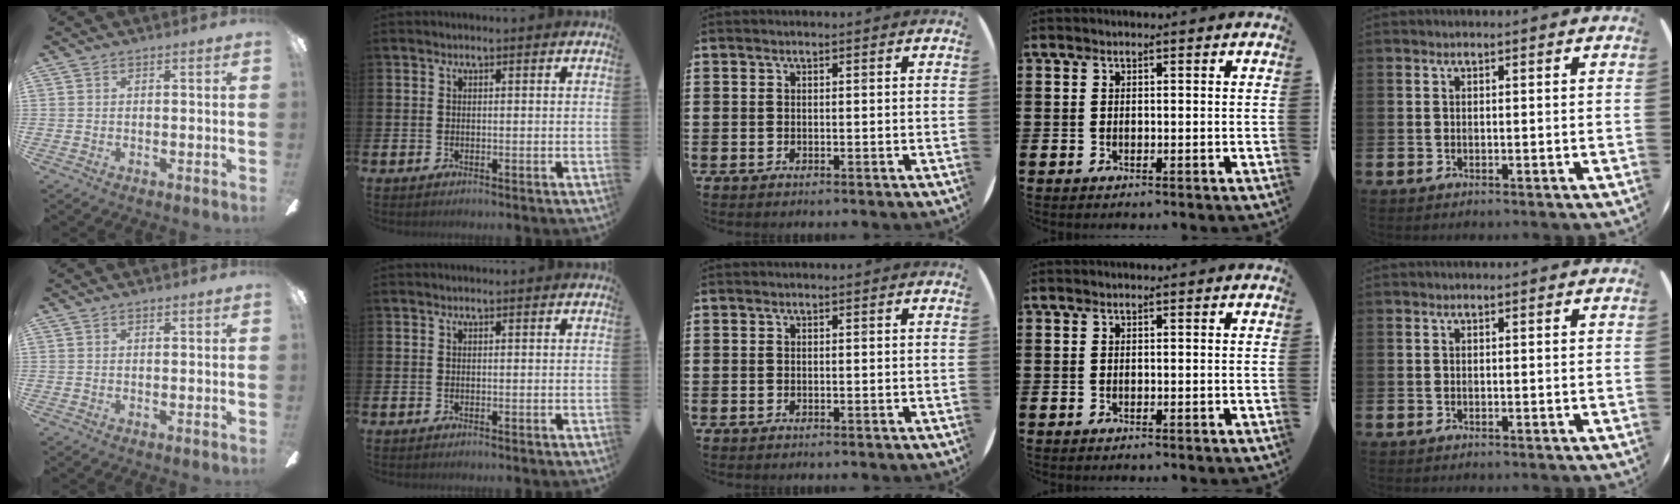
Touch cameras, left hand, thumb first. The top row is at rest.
{"thumb": {"total": 0.7, "force": [0.6, 0.2, 0.3], "torque": [-0.007, 0.001, 0.010]}}